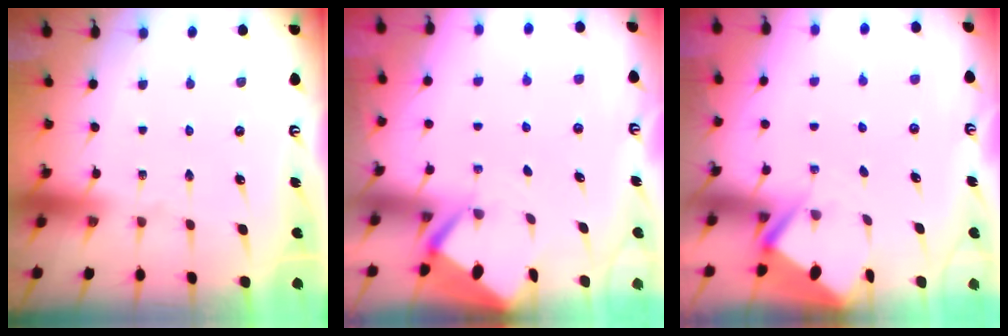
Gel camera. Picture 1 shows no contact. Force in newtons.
{"total": 2.5, "press": 2.5, "slide": 0.3}
{"total": 2.8, "press": 2.8, "slide": 0.4}